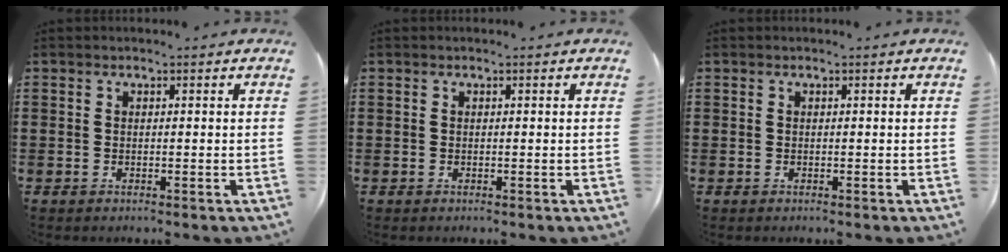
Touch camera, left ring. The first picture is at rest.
{"total": 0.0}
{"total": 0.0}